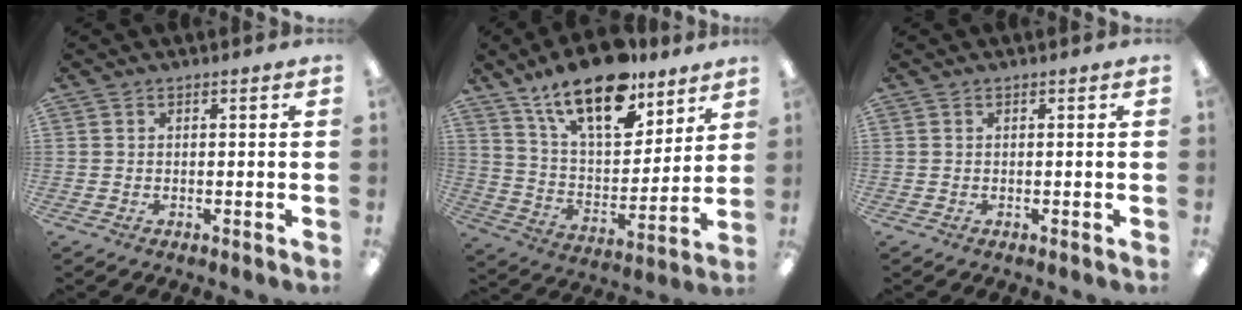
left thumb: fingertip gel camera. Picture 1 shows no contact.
{"total": 20.7, "force": [14.5, 8.7, 11.9], "torque": [-0.199, -0.084, 0.254]}
{"total": 0.0}